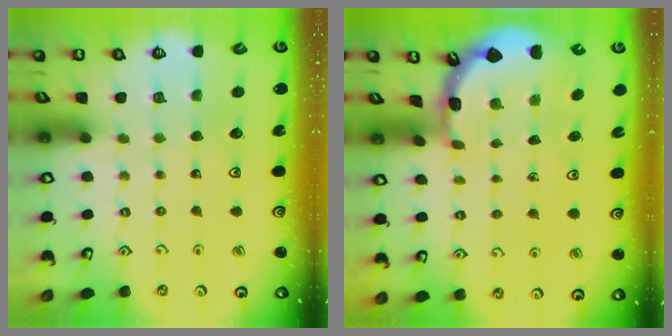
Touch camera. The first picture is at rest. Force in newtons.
{"total": 1.8, "press": 1.8, "slide": 0.1}